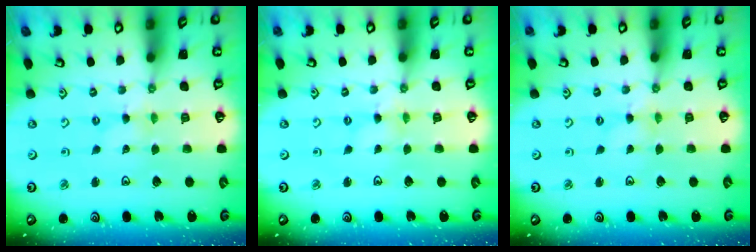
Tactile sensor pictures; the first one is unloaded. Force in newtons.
{"total": 0.9, "press": 0.9, "slide": 0.3}
{"total": 0.0}